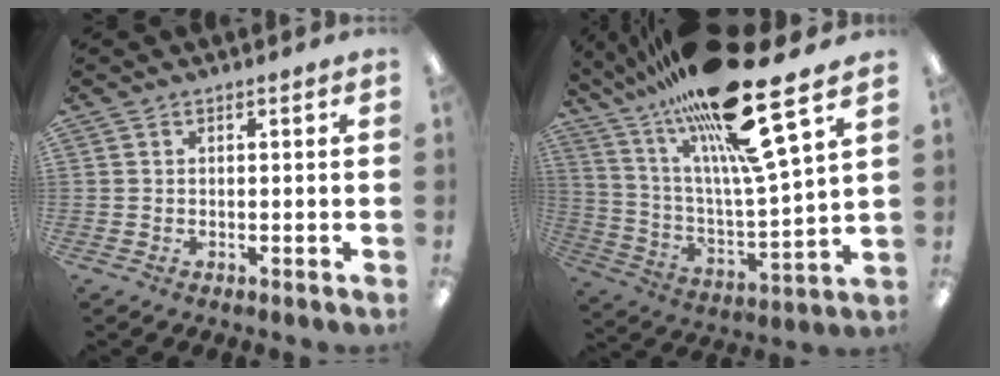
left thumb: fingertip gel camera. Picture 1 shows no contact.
{"total": 25.9, "force": [18.5, 4.4, 17.6], "torque": [-0.307, -0.101, 0.296]}